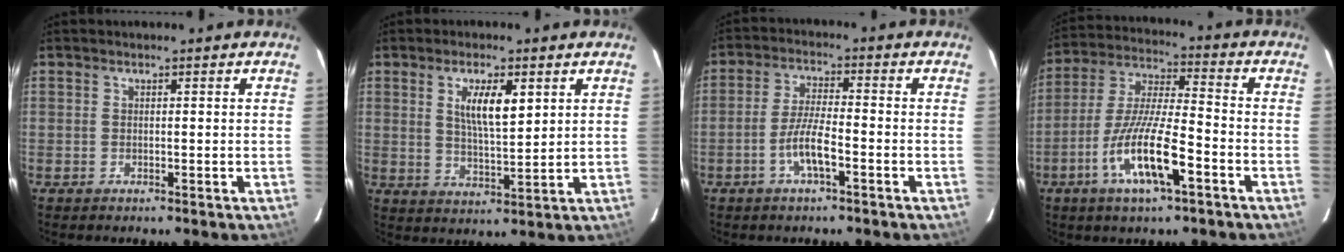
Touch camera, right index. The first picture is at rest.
{"total": 7.3, "force": [2.8, 2.3, 6.3], "torque": [-0.112, -0.001, 0.054]}
{"total": 5.9, "force": [-2.8, 0.9, 5.1], "torque": [-0.104, 0.001, -0.054]}
{"total": 13.8, "force": [-6.4, 2.6, 12.0], "torque": [-0.246, -0.011, -0.123]}